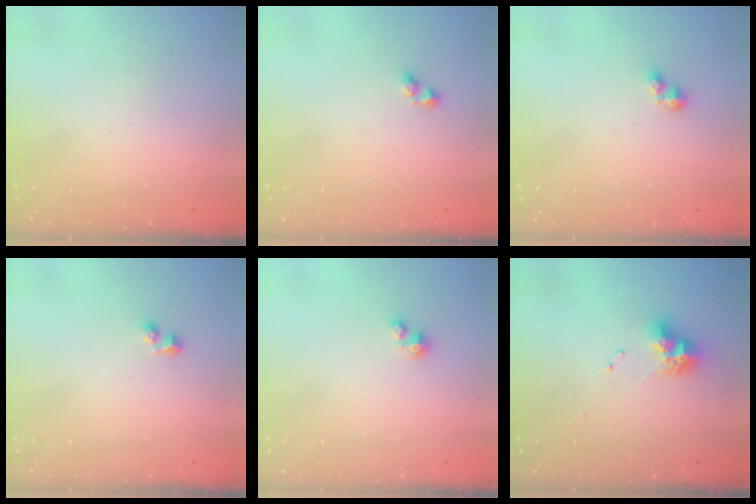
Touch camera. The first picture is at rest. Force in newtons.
{"total": 2.9, "press": 2.6, "slide": 1.3}
{"total": 2.8, "press": 2.8, "slide": 0.4}
{"total": 1.7, "press": 1.6, "slide": 0.6}
{"total": 1.7, "press": 1.7, "slide": 0.4}
{"total": 9.0, "press": 8.9, "slide": 0.9}